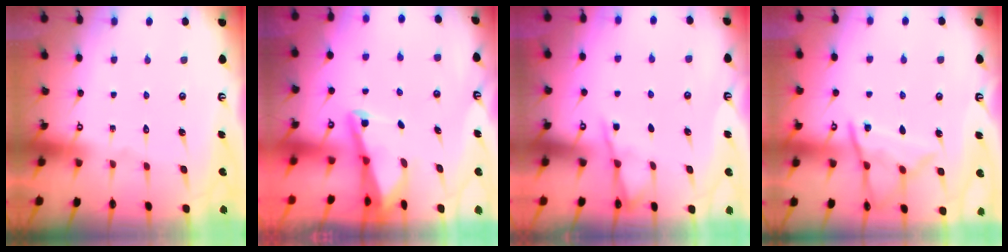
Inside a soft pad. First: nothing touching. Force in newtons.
{"total": 2.5, "press": 2.5, "slide": 0.6}
{"total": 3.5, "press": 3.4, "slide": 0.4}
{"total": 10.5, "press": 10.5, "slide": 0.2}